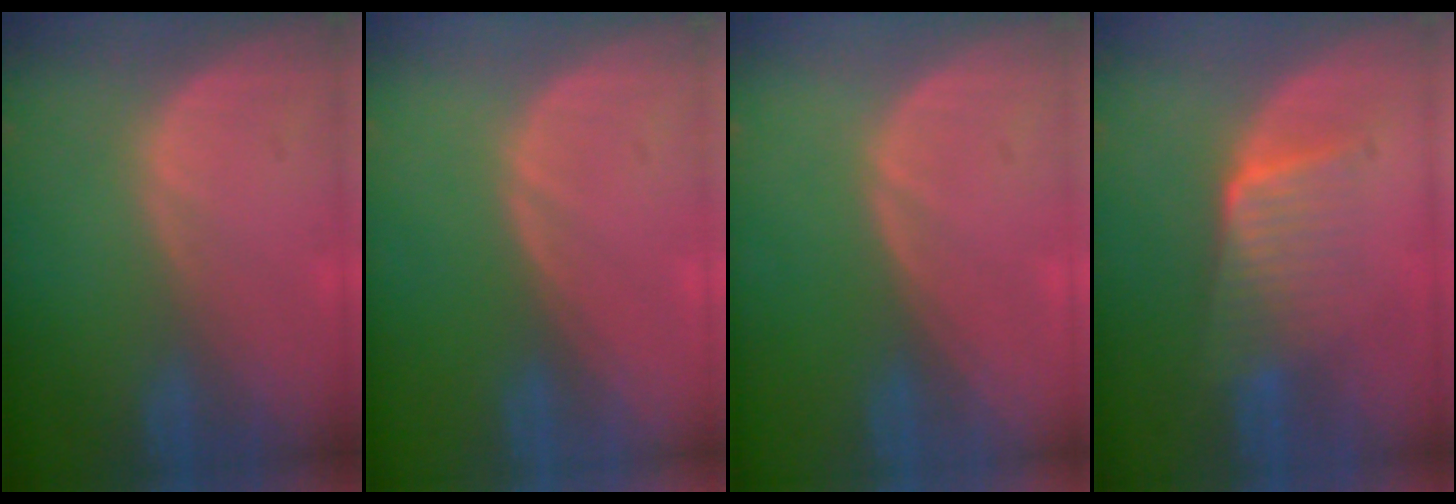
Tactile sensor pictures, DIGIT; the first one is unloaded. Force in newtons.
{"total": 0.0}
{"total": 0.0}
{"total": 6.6, "press": 5.8, "slide": 3.1}